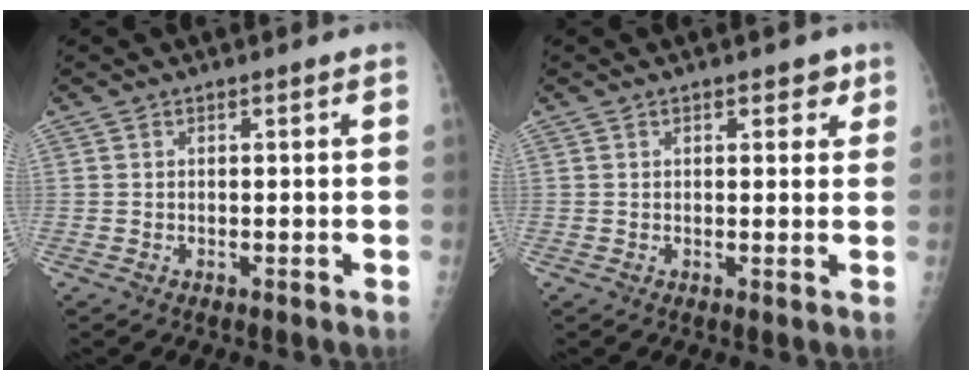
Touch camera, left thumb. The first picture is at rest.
{"total": 2.8, "force": [1.5, 1.6, 1.7], "torque": [0.000, -0.003, 0.016]}